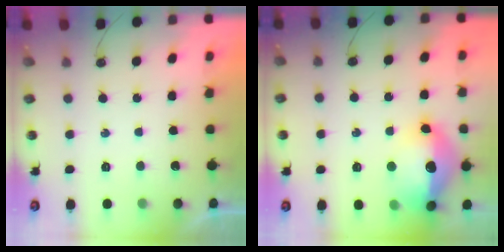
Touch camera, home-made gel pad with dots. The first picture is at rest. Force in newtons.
{"total": 17.0, "press": 16.9, "slide": 1.6}